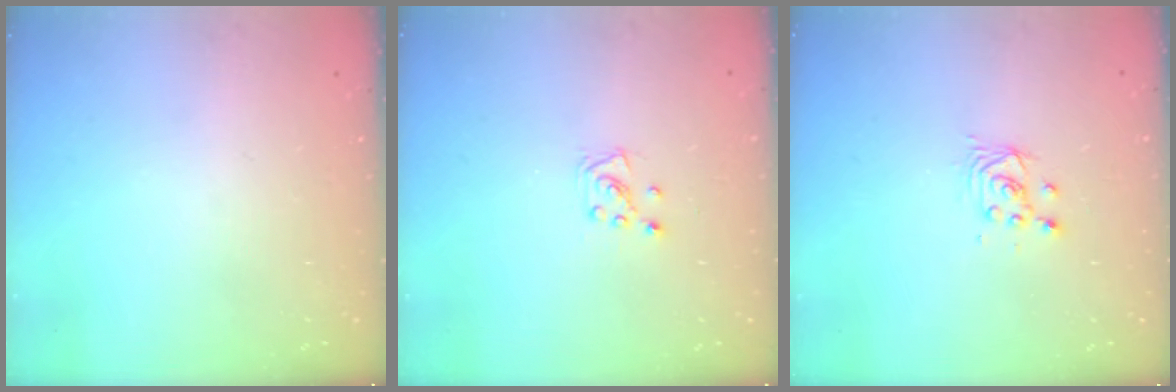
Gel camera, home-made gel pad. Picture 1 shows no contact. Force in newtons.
{"total": 4.9, "press": 4.9, "slide": 0.5}
{"total": 2.5, "press": 2.5, "slide": 0.1}